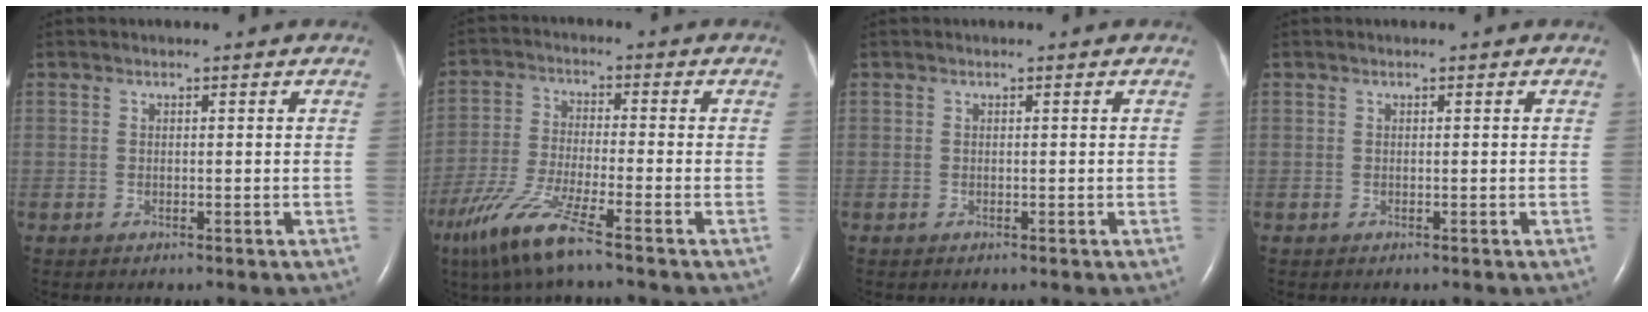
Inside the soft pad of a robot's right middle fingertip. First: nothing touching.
{"total": 9.3, "force": [-6.2, 0.2, 7.0], "torque": [-0.155, -0.030, -0.125]}
{"total": 0.0}
{"total": 0.0}